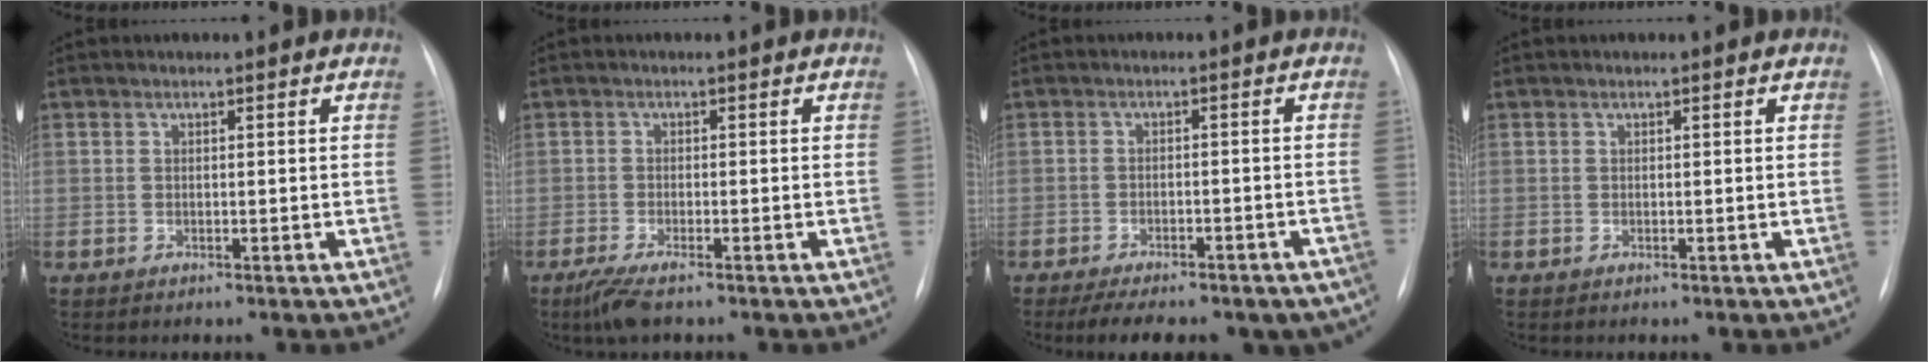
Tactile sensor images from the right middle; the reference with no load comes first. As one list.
[{"total": 3.7, "force": [-2.6, 0.5, 2.6], "torque": [-0.059, -0.012, -0.048]}, {"total": 16.9, "force": [-13.4, 6.6, 8.1], "torque": [-0.118, -0.002, -0.161]}, {"total": 0.0}]